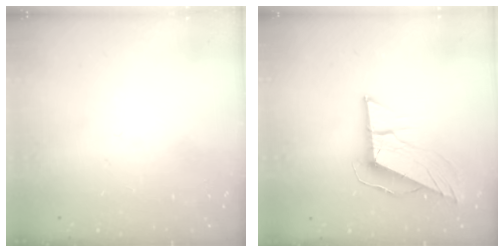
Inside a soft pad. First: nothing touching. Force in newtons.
{"total": 9.4, "press": 9.4, "slide": 0.6}